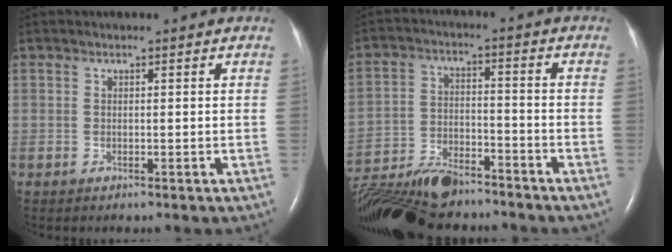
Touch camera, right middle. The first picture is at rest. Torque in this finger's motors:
{"motor_torque": [0.67, -1.47, 0.14, 0.08]}